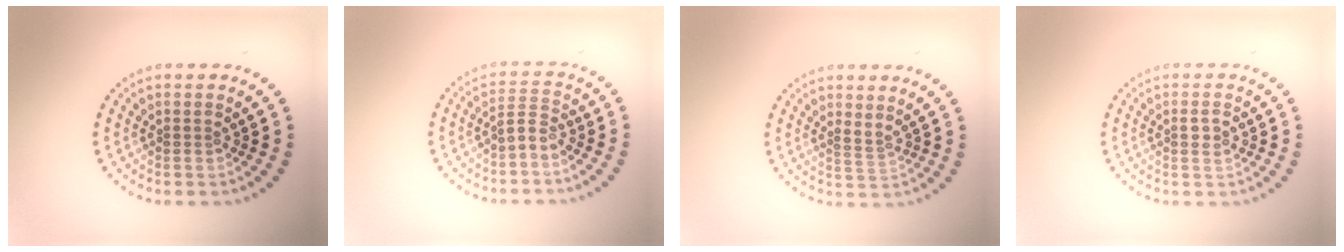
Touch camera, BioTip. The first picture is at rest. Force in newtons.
{"total": 1.8, "press": 1.3, "slide": 1.3}
{"total": 1.0, "press": 0.7, "slide": 0.7}
{"total": 1.4, "press": 1.3, "slide": 0.4}